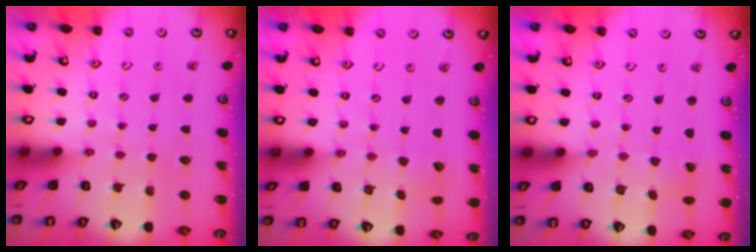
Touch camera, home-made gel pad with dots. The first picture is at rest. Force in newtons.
{"total": 2.0, "press": 2.0, "slide": 0.2}
{"total": 1.0, "press": 1.0, "slide": 0.0}